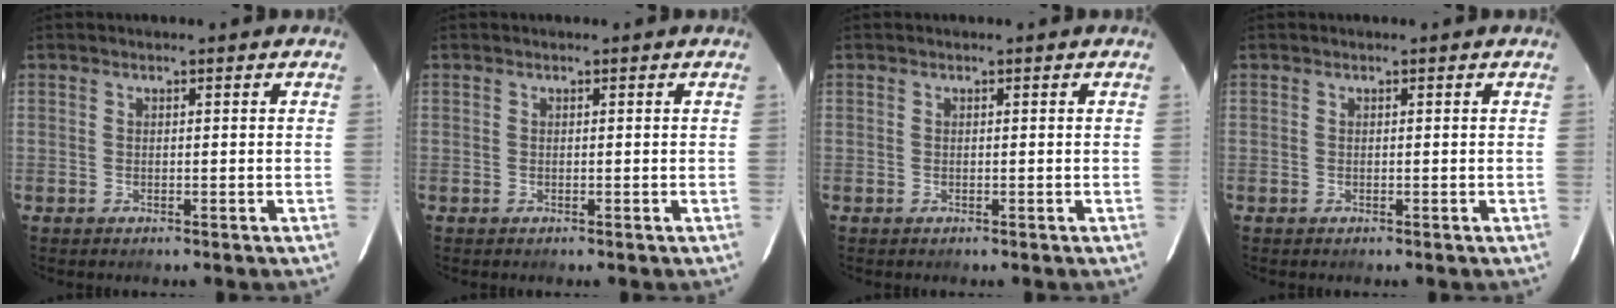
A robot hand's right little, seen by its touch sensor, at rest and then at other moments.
{"total": 0.0}
{"total": 0.0}
{"total": 0.0}